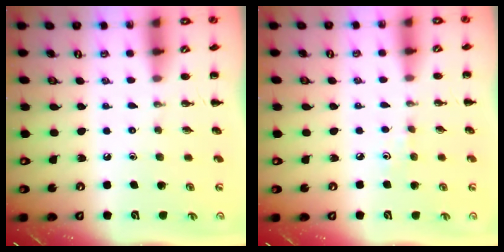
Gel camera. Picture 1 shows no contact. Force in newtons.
{"total": 3.5, "press": 3.4, "slide": 1.1}